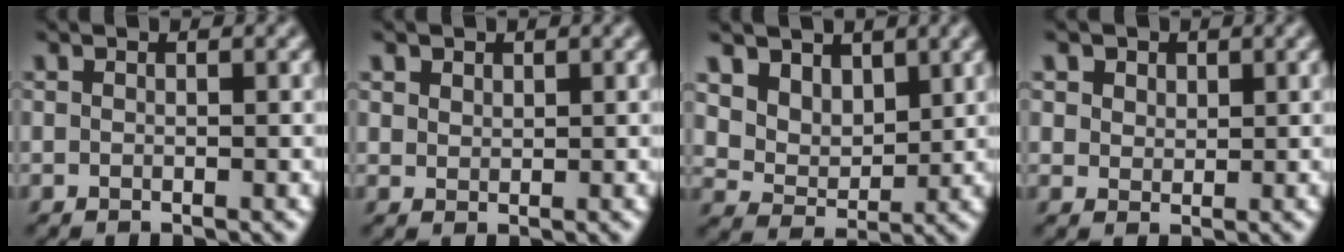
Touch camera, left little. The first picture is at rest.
{"total": 1.5, "force": [1.0, 1.0, 0.5], "torque": [-0.019, -0.004, 0.027]}
{"total": 4.9, "force": [2.9, 3.3, 2.1], "torque": [-0.069, -0.025, 0.072]}
{"total": 3.7, "force": [2.1, 2.6, 1.6], "torque": [-0.052, 0.000, 0.036]}